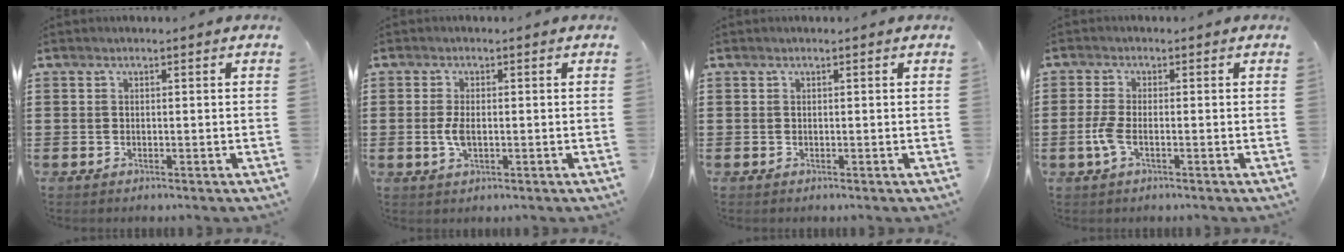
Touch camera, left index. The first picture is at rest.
{"total": 3.2, "force": [-0.1, 1.5, 2.8], "torque": [-0.070, -0.003, -0.007]}
{"total": 0.0}
{"total": 3.3, "force": [-1.0, 1.1, 2.9], "torque": [-0.079, -0.008, -0.024]}